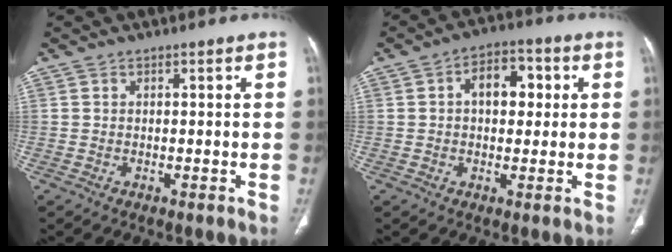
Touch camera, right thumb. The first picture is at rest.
{"total": 8.4, "force": [1.5, 5.3, 6.3], "torque": [-0.066, 0.016, 0.019]}